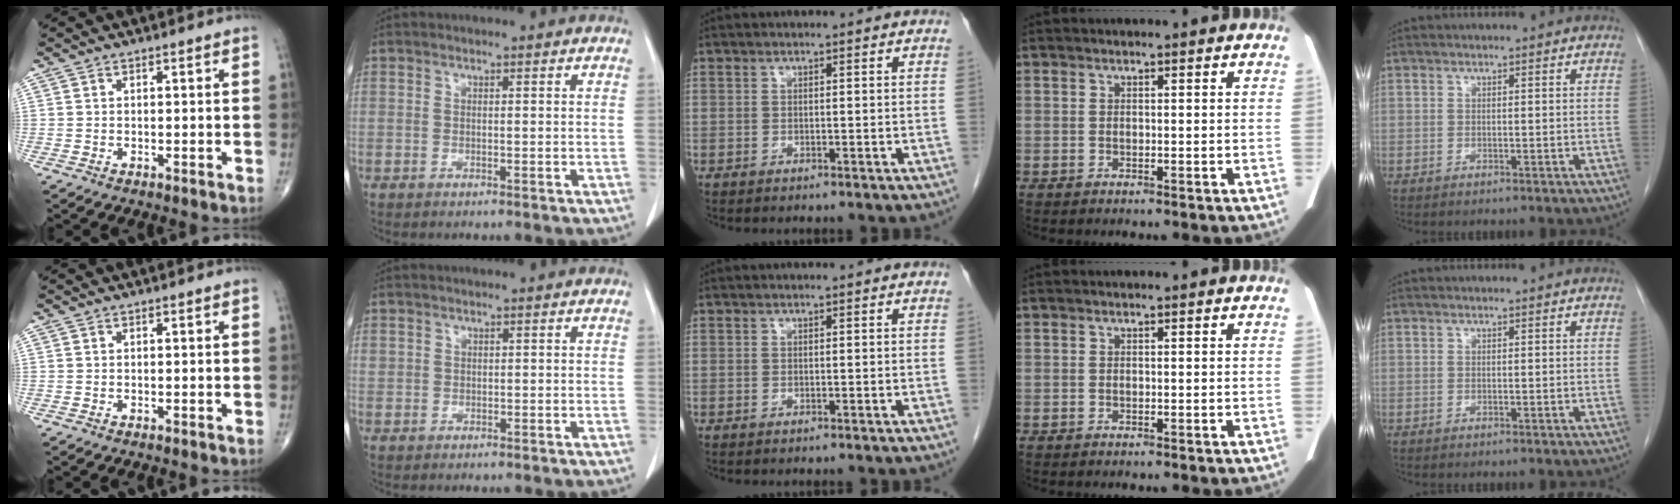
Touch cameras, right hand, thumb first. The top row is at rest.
{"index": {"total": 0.9, "force": [0.3, 0.8, 0.1], "torque": [0.009, 0.007, 0.004]}}